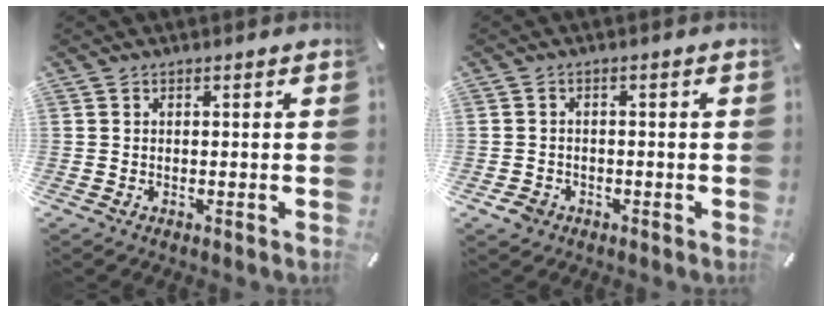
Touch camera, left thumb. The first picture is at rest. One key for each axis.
{"total": 2.9, "fx": -1.6, "fy": 2.2, "fz": 0.9, "tx": -0.021, "ty": 0.006, "tz": -0.034}